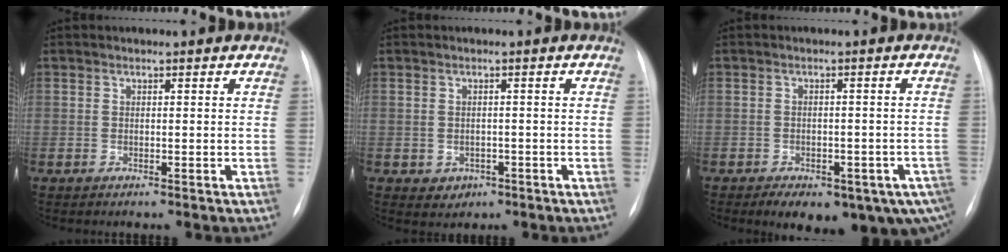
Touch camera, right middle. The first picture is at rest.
{"total": 2.4, "force": [-1.0, 2.1, 0.7], "torque": [-0.008, 0.004, -0.002]}
{"total": 15.6, "force": [-9.6, 7.7, 9.6], "torque": [-0.114, 0.002, -0.112]}